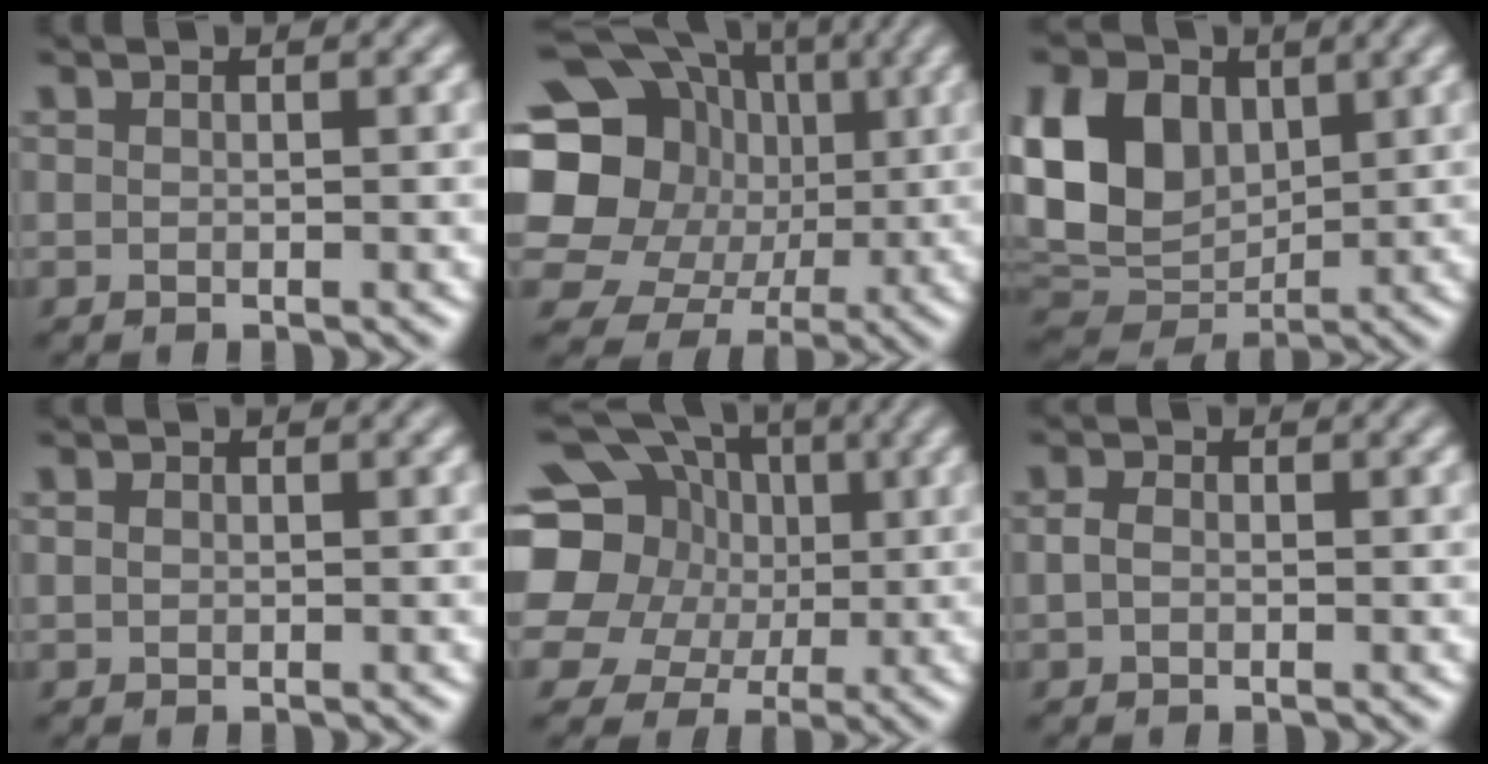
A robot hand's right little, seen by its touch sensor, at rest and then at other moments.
{"total": 18.7, "force": [1.2, 16.9, 7.9], "torque": [-0.181, 0.027, -0.011]}
{"total": 9.9, "force": [2.5, 7.3, 6.2], "torque": [-0.153, 0.010, 0.040]}
{"total": 0.7, "force": [0.1, 0.6, 0.3], "torque": [-0.005, 0.000, 0.001]}
{"total": 19.3, "force": [3.2, 17.3, 8.0], "torque": [-0.179, 0.017, 0.017]}
{"total": 1.2, "force": [-0.1, 0.9, 0.8], "torque": [-0.017, 0.002, -0.006]}